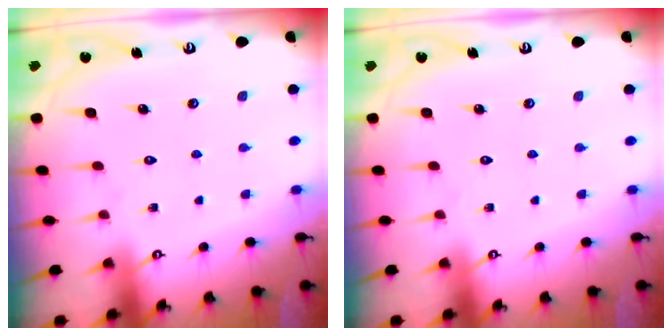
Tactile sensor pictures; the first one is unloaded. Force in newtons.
{"total": 0.0}